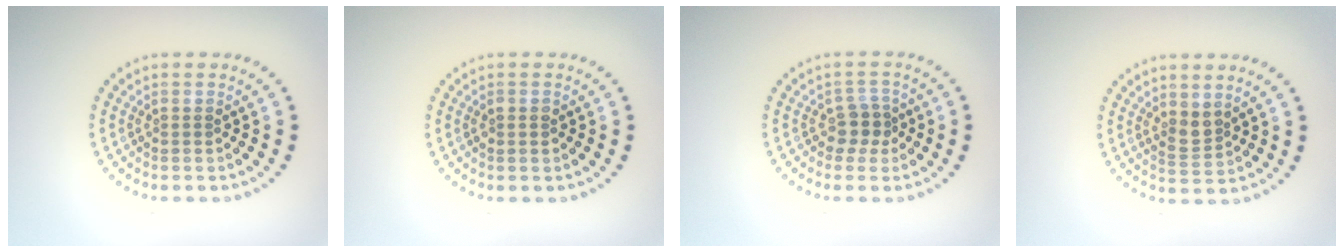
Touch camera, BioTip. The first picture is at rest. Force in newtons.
{"total": 1.1, "press": 1.1, "slide": 0.2}
{"total": 2.0, "press": 1.6, "slide": 1.2}
{"total": 1.8, "press": 1.5, "slide": 1.0}